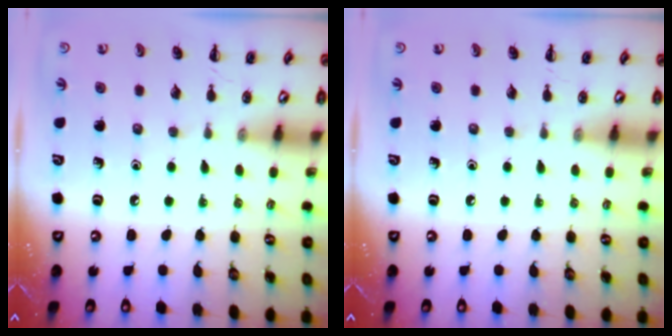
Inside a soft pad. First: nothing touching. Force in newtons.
{"total": 0.0}